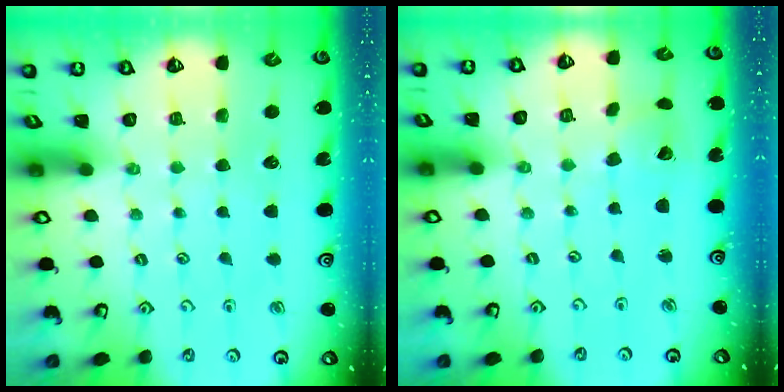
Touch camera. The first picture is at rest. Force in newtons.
{"total": 2.2, "press": 2.2, "slide": 0.3}